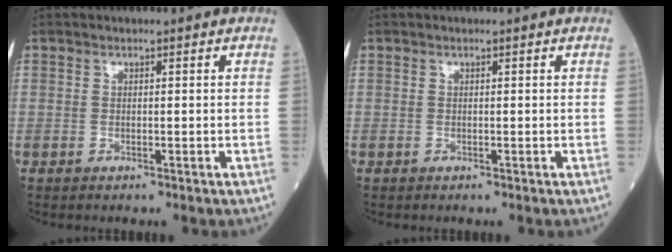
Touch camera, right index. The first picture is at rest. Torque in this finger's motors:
{"motor_torque": [0.03, -0.15, 0.06, 0.01]}